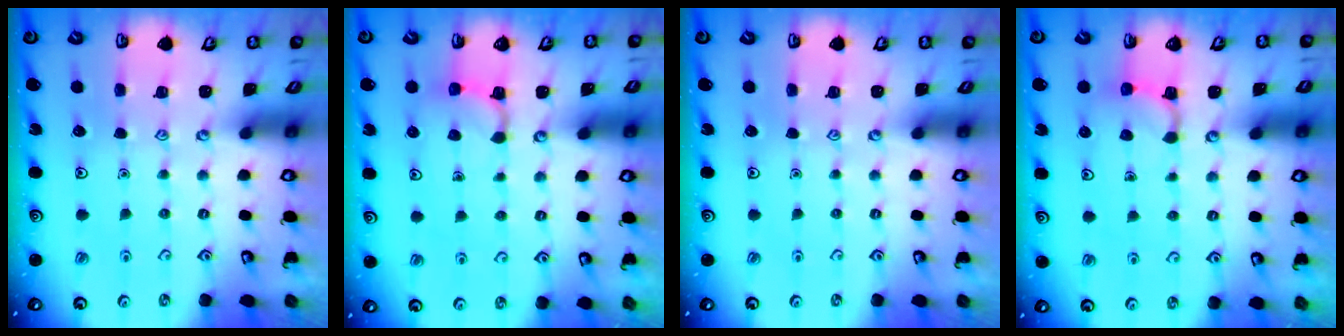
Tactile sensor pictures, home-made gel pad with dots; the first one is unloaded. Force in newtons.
{"total": 3.0, "press": 2.9, "slide": 0.7}
{"total": 0.0}
{"total": 3.0, "press": 2.9, "slide": 0.7}